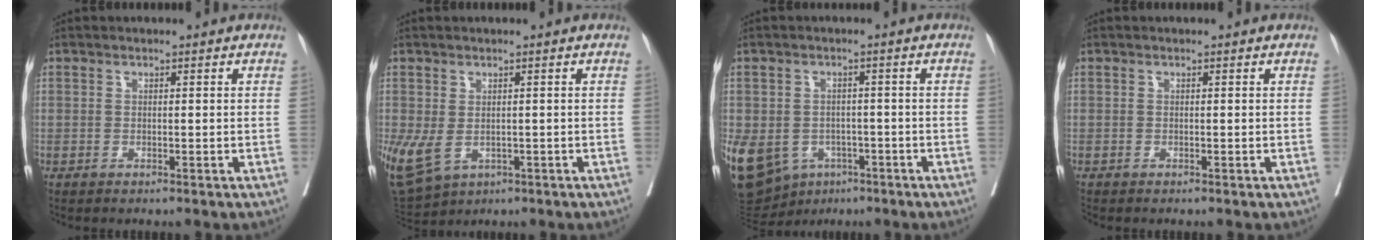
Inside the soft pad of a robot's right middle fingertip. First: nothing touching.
{"total": 12.5, "force": [-3.7, 8.9, 7.9], "torque": [-0.212, -0.015, -0.044]}
{"total": 25.0, "force": [-10.2, 19.9, 11.2], "torque": [-0.370, -0.016, -0.141]}
{"total": 0.0}